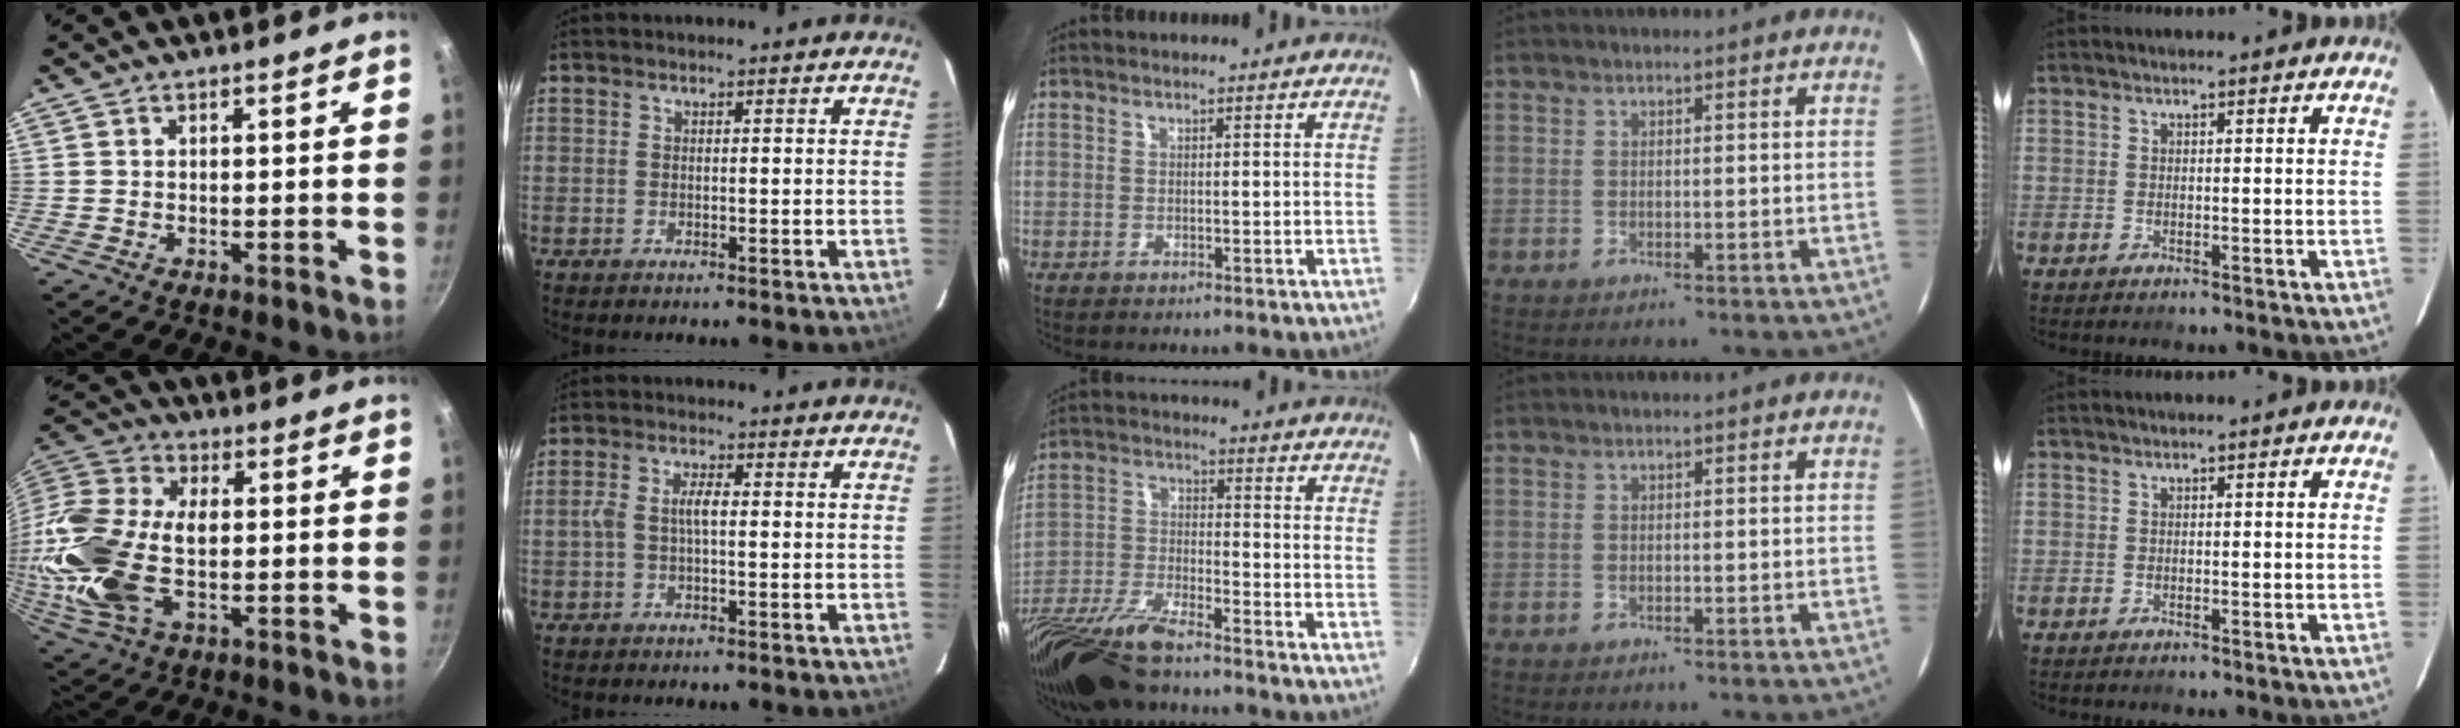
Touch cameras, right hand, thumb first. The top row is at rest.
{"thumb": {"total": 21.7, "force": [-1.4, 12.8, 17.4], "torque": [-0.367, 0.018, -0.032]}, "index": {"total": 3.7, "force": [-0.2, 1.3, 3.4], "torque": [-0.069, 0.008, -0.004]}, "middle": {"total": 16.0, "force": [-13.2, 2.9, 8.6], "torque": [-0.181, -0.038, -0.245]}}